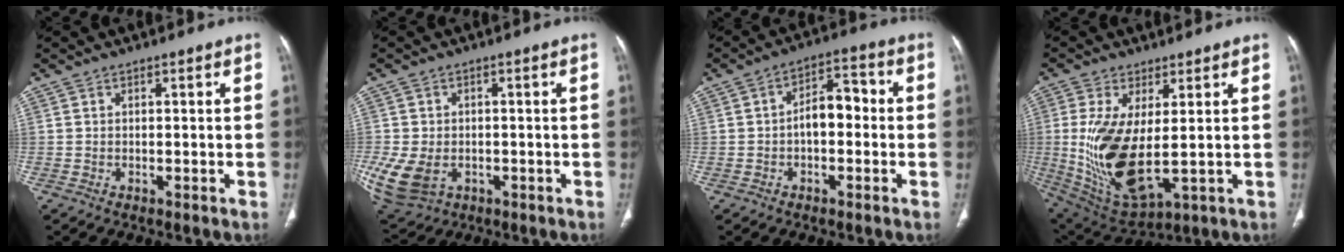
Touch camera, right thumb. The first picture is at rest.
{"total": 11.1, "force": [-2.8, 8.0, 7.1], "torque": [-0.167, -0.005, -0.034]}
{"total": 7.2, "force": [-0.7, 4.2, 5.8], "torque": [-0.075, 0.031, -0.020]}
{"total": 15.9, "force": [0.0, 6.8, 14.4], "torque": [-0.295, -0.025, 0.025]}